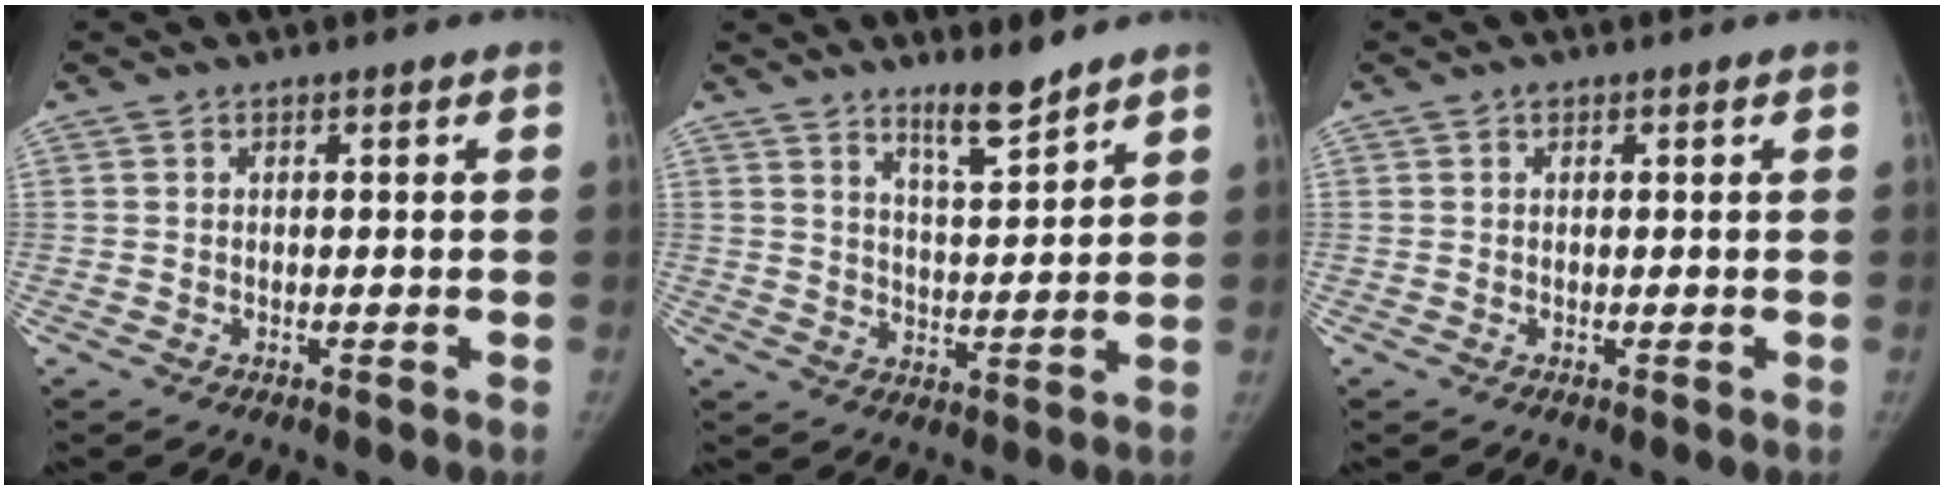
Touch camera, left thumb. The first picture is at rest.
{"total": 6.5, "force": [5.4, 0.8, 3.5], "torque": [-0.051, -0.049, 0.093]}
{"total": 0.6, "force": [0.3, 0.4, 0.2], "torque": [0.000, -0.001, 0.002]}